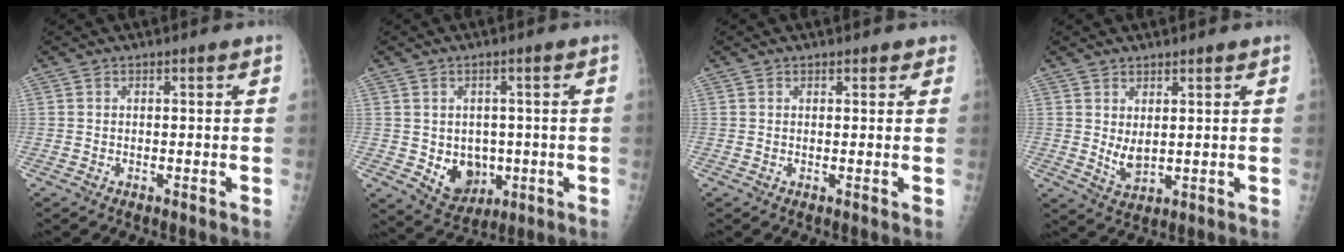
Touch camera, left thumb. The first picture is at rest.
{"total": 7.6, "force": [-1.0, 6.2, 4.3], "torque": [-0.029, -0.004, 0.004]}
{"total": 1.3, "force": [1.0, 0.8, 0.2], "torque": [0.015, -0.005, 0.007]}
{"total": 4.1, "force": [1.5, 2.2, 3.2], "torque": [-0.051, -0.021, 0.036]}